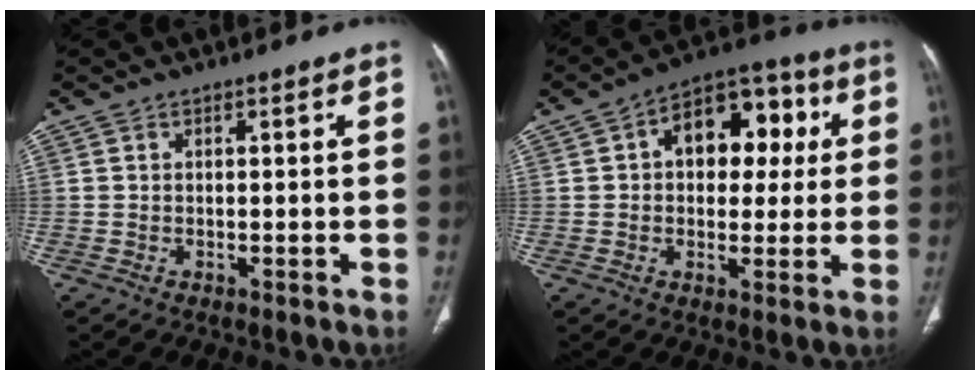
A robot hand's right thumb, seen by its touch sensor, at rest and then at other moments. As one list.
[{"total": 14.4, "force": [3.2, 9.3, 10.6], "torque": [-0.098, 0.024, 0.039]}]